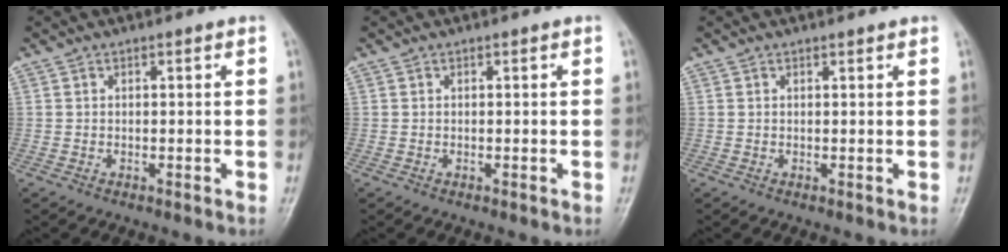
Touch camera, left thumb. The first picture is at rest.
{"total": 0.0}
{"total": 0.6, "force": [0.5, 0.1, 0.2], "torque": [-0.005, -0.002, 0.008]}